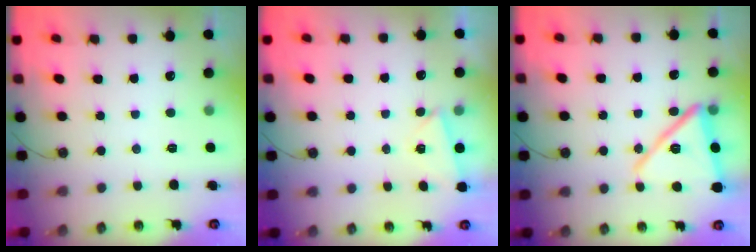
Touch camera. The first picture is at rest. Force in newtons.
{"total": 2.5, "press": 2.1, "slide": 1.5}
{"total": 17.2, "press": 16.5, "slide": 4.7}